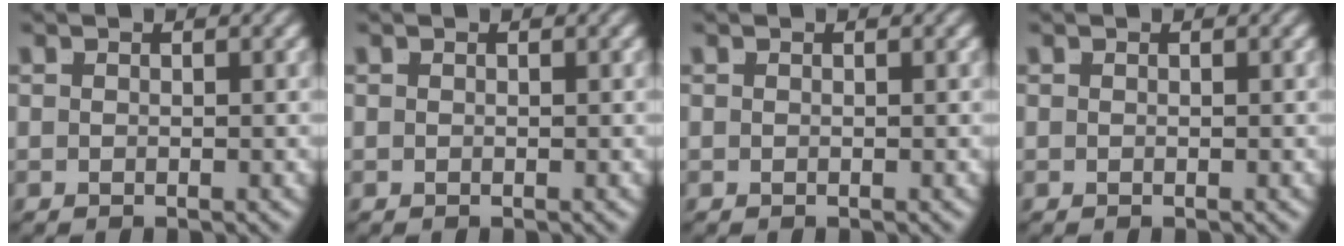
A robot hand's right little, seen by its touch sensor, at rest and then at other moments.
{"total": 0.0}
{"total": 0.0}
{"total": 0.0}